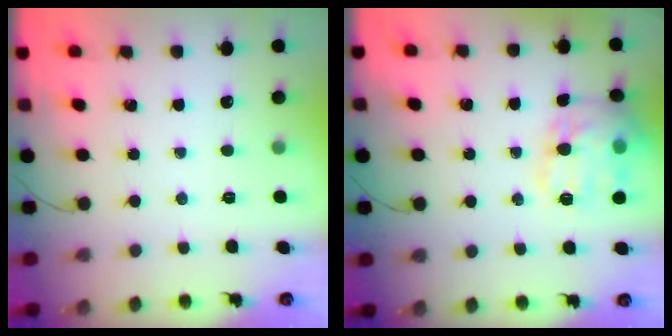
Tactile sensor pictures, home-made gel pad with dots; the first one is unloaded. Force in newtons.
{"total": 17.3, "press": 17.3, "slide": 1.4}